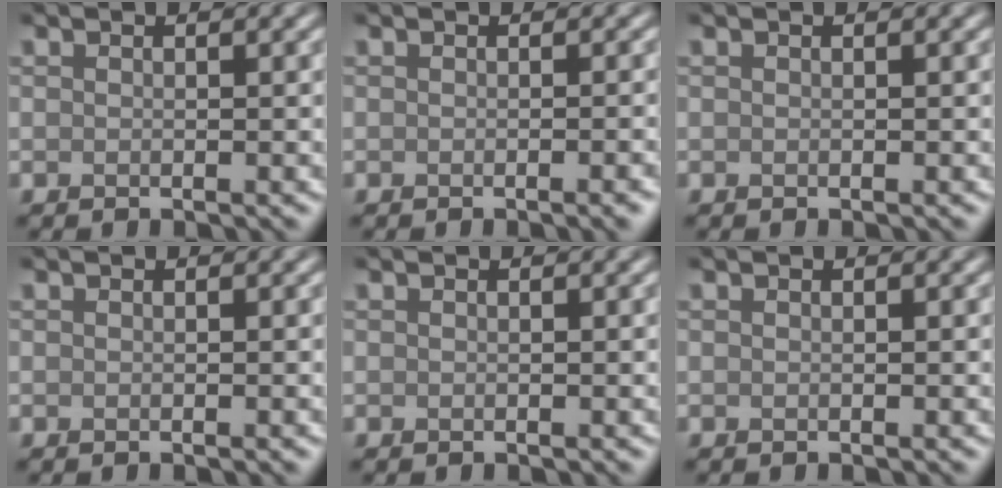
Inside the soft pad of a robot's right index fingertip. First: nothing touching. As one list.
[{"total": 1.7, "force": [-0.6, 0.5, 1.5], "torque": [-0.011, 0.000, -0.008]}, {"total": 0.0}, {"total": 0.0}, {"total": 0.0}, {"total": 0.0}]